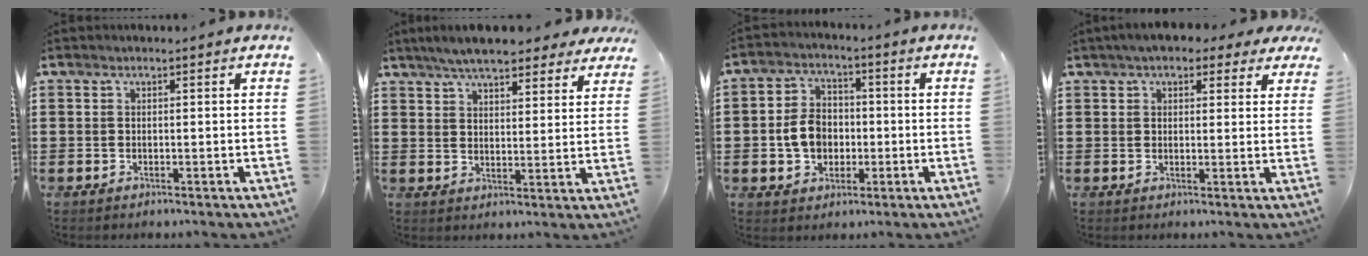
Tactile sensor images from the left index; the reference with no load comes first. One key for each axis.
{"total": 6.7, "fx": 6.1, "fy": 1.3, "fz": 2.6, "tx": -0.071, "ty": -0.008, "tz": 0.113}
{"total": 6.5, "fx": -1.0, "fy": 5.2, "fz": 3.9, "tx": -0.087, "ty": 0.006, "tz": -0.024}
{"total": 4.6, "fx": 3.6, "fy": 1.7, "fz": 2.2, "tx": -0.056, "ty": 0.007, "tz": 0.067}